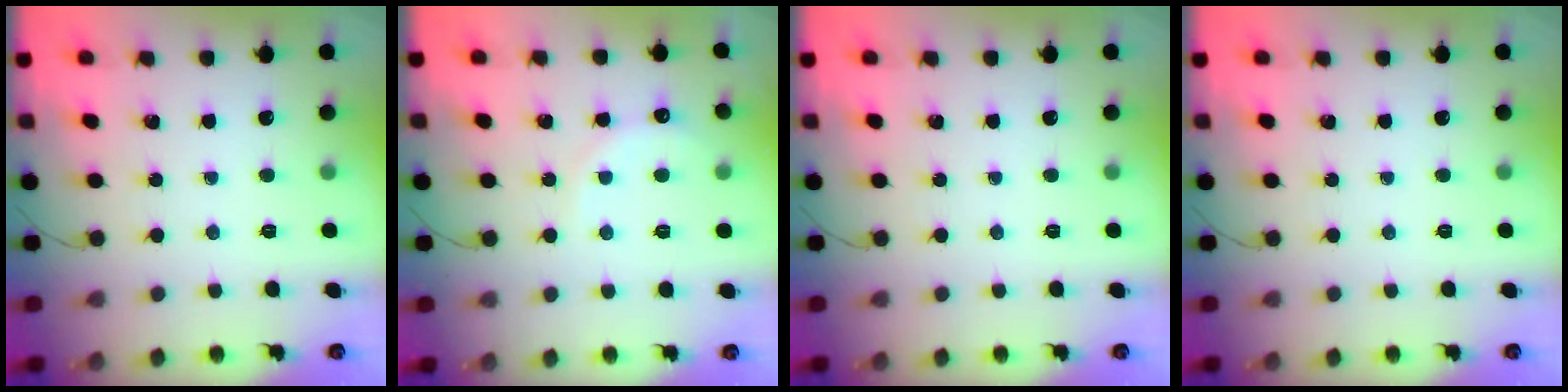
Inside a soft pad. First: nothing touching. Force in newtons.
{"total": 6.0, "press": 5.9, "slide": 1.4}
{"total": 0.0}
{"total": 0.0}